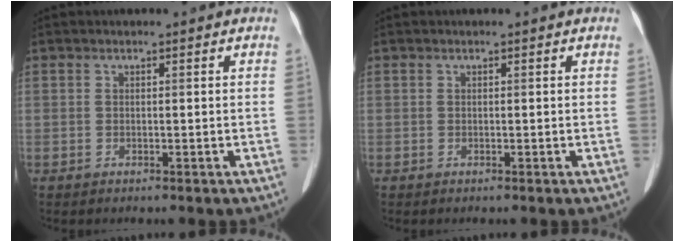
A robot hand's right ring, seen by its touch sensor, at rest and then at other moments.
{"total": 0.0}